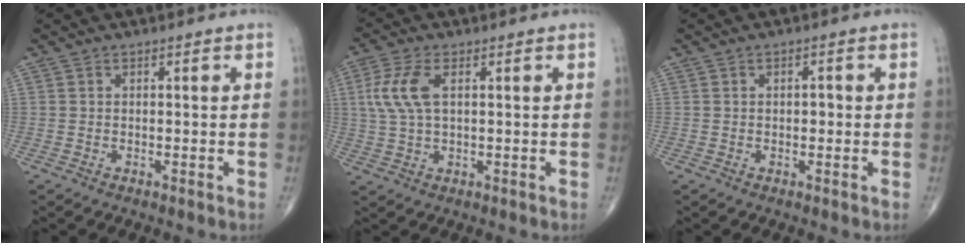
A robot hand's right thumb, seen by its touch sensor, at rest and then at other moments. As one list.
[{"total": 7.4, "force": [1.7, 3.5, 6.3], "torque": [-0.154, 0.009, 0.036]}, {"total": 1.4, "force": [0.0, 0.7, 1.2], "torque": [-0.014, -0.001, -0.001]}]